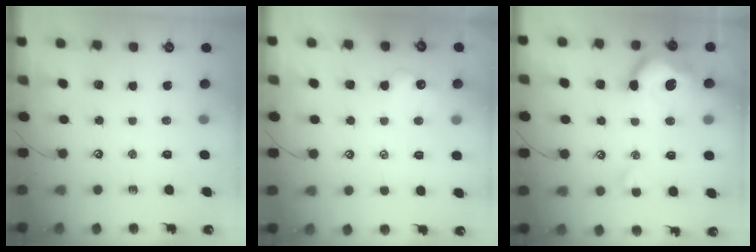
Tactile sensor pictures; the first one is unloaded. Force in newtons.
{"total": 1.1, "press": 0.9, "slide": 0.5}
{"total": 12.1, "press": 11.9, "slide": 1.9}